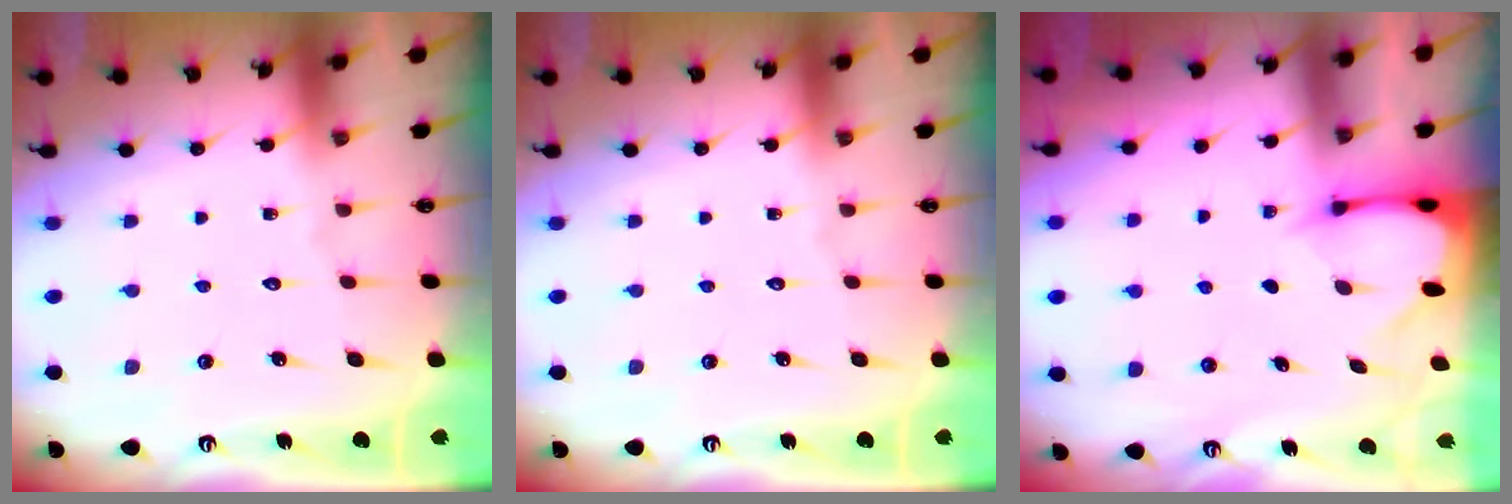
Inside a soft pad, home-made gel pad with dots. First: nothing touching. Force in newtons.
{"total": 0.0}
{"total": 2.4, "press": 2.4, "slide": 0.3}